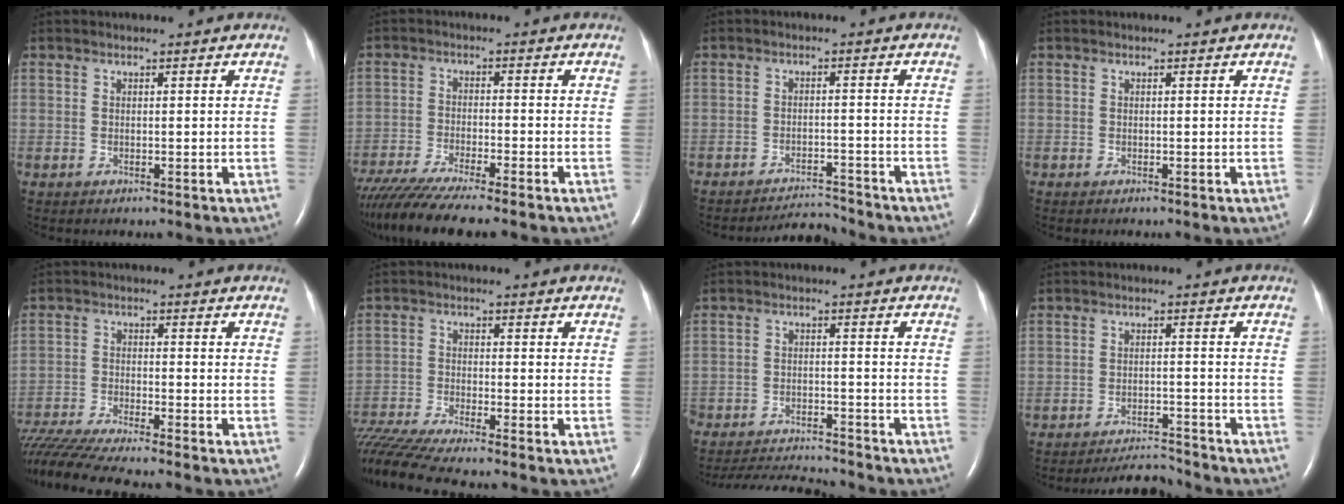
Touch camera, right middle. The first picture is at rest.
{"total": 12.1, "force": [-10.3, 0.1, 6.4], "torque": [-0.101, -0.028, -0.167]}
{"total": 4.4, "force": [-4.3, -0.4, -0.6], "torque": [0.007, -0.005, -0.070]}
{"total": 0.0}
{"total": 13.6, "force": [-12.1, -0.5, 6.2], "torque": [-0.112, -0.020, -0.208]}
{"total": 11.6, "force": [-10.3, -0.8, 5.4], "torque": [-0.106, -0.016, -0.183]}
{"total": 13.8, "force": [-13.1, 1.4, 4.0], "torque": [-0.073, -0.016, -0.194]}
{"total": 5.7, "force": [-5.7, 0.0, 0.1], "torque": [-0.005, -0.006, -0.095]}